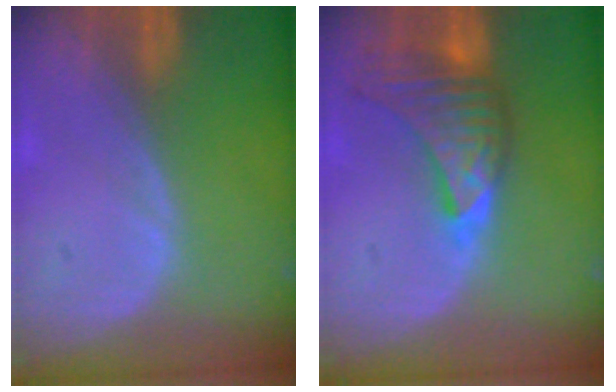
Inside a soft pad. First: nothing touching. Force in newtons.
{"total": 8.0, "press": 7.9, "slide": 1.4}